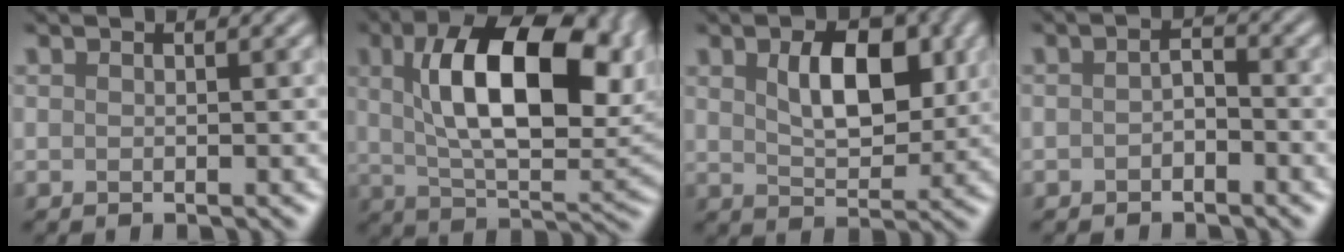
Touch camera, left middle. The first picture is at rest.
{"total": 11.5, "force": [1.9, 4.4, 10.5], "torque": [-0.178, -0.013, 0.058]}
{"total": 2.9, "force": [0.6, 0.9, 2.7], "torque": [-0.073, -0.024, 0.050]}
{"total": 2.7, "force": [-1.9, -1.5, -1.2], "torque": [-0.011, -0.026, 0.005]}